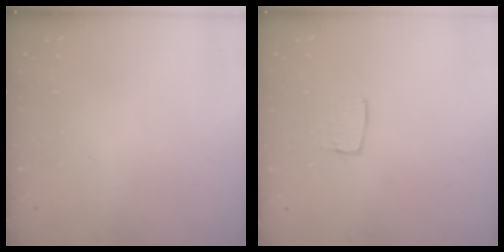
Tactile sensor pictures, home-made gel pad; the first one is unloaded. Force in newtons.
{"total": 5.2, "press": 5.1, "slide": 0.5}